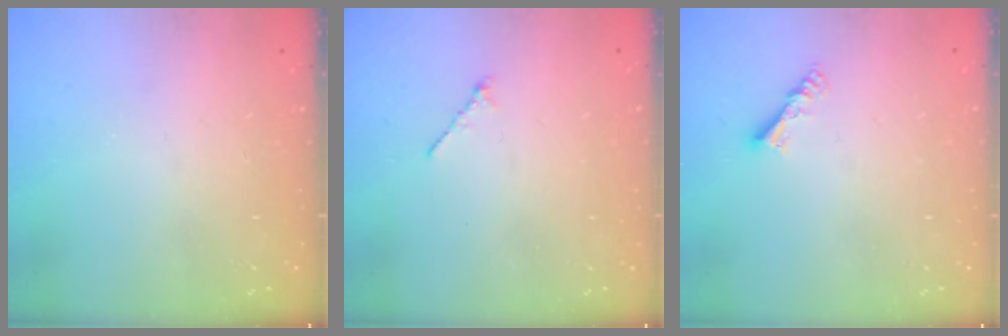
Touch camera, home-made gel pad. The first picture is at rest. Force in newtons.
{"total": 0.8, "press": 0.7, "slide": 0.4}
{"total": 5.2, "press": 5.1, "slide": 0.5}